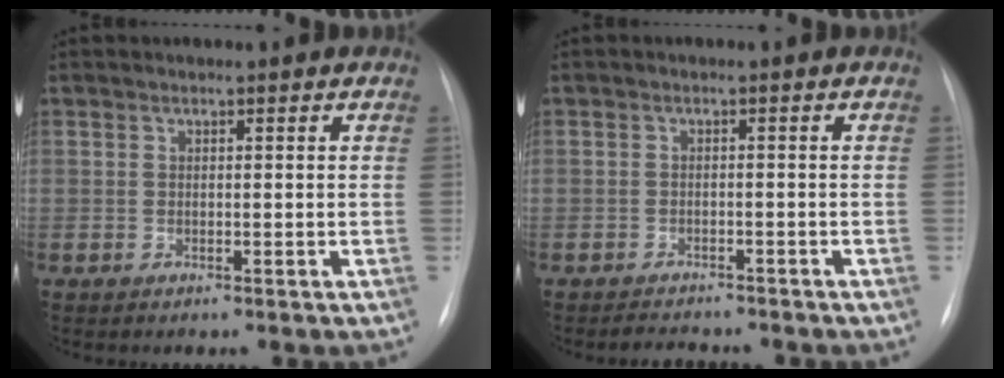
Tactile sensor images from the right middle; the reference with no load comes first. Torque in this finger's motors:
{"motor_torque": [-0.12, -0.23, -0.05, -0.04]}